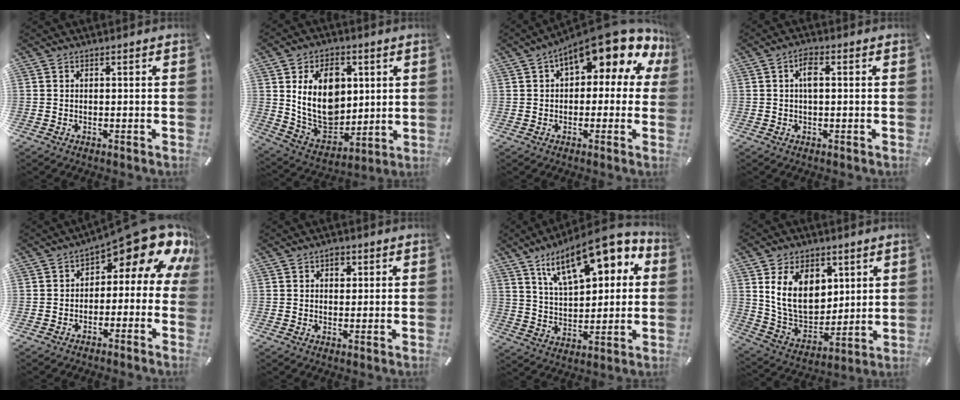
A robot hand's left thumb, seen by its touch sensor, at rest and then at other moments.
{"total": 16.2, "force": [3.6, 12.5, 9.7], "torque": [-0.185, -0.012, 0.068]}
{"total": 12.8, "force": [7.9, 4.7, 8.9], "torque": [-0.130, -0.062, 0.133]}
{"total": 3.5, "force": [0.4, 1.5, 3.2], "torque": [-0.057, 0.005, 0.003]}
{"total": 13.6, "force": [7.5, 5.4, 10.0], "torque": [-0.134, -0.061, 0.120]}
{"total": 2.3, "force": [0.8, 1.8, 1.2], "torque": [-0.003, -0.004, 0.008]}
{"total": 17.6, "force": [10.2, 8.2, 11.9], "torque": [-0.193, -0.037, 0.173]}
{"total": 15.4, "force": [5.0, 11.3, 9.1], "torque": [-0.181, -0.013, 0.095]}